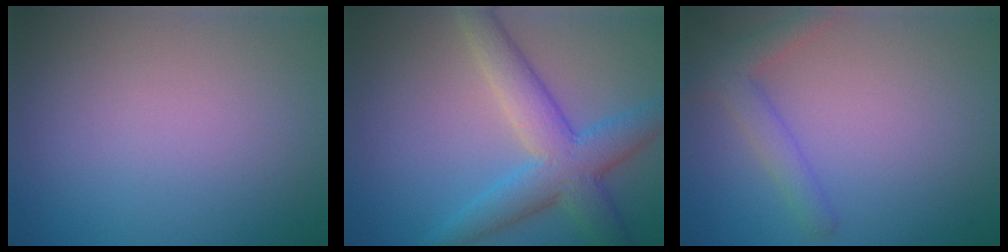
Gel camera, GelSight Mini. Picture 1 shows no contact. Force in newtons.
{"total": 5.3, "press": 5.3, "slide": 0.2}
{"total": 2.6, "press": 2.6, "slide": 0.2}